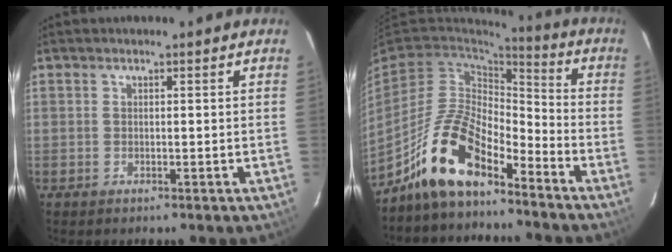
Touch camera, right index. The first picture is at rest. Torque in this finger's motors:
{"motor_torque": [0.59, -0.65, 1.05, 0.21]}